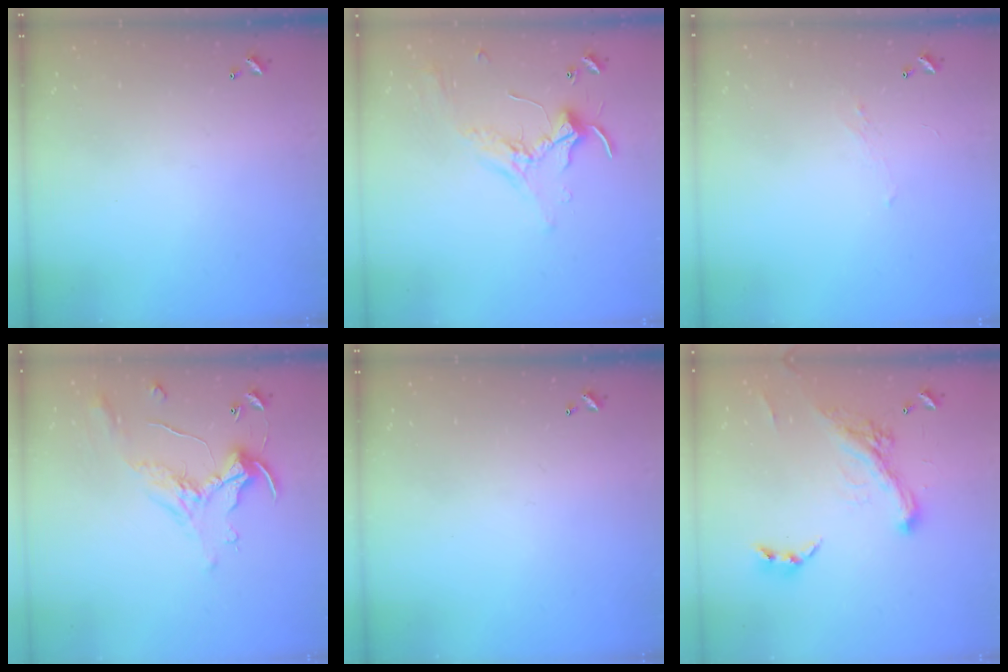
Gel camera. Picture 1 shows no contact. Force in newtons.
{"total": 1.7, "press": 1.6, "slide": 0.2}
{"total": 1.3, "press": 1.1, "slide": 0.7}
{"total": 1.1, "press": 0.8, "slide": 0.9}
{"total": 0.0}
{"total": 4.6, "press": 4.4, "slide": 1.4}